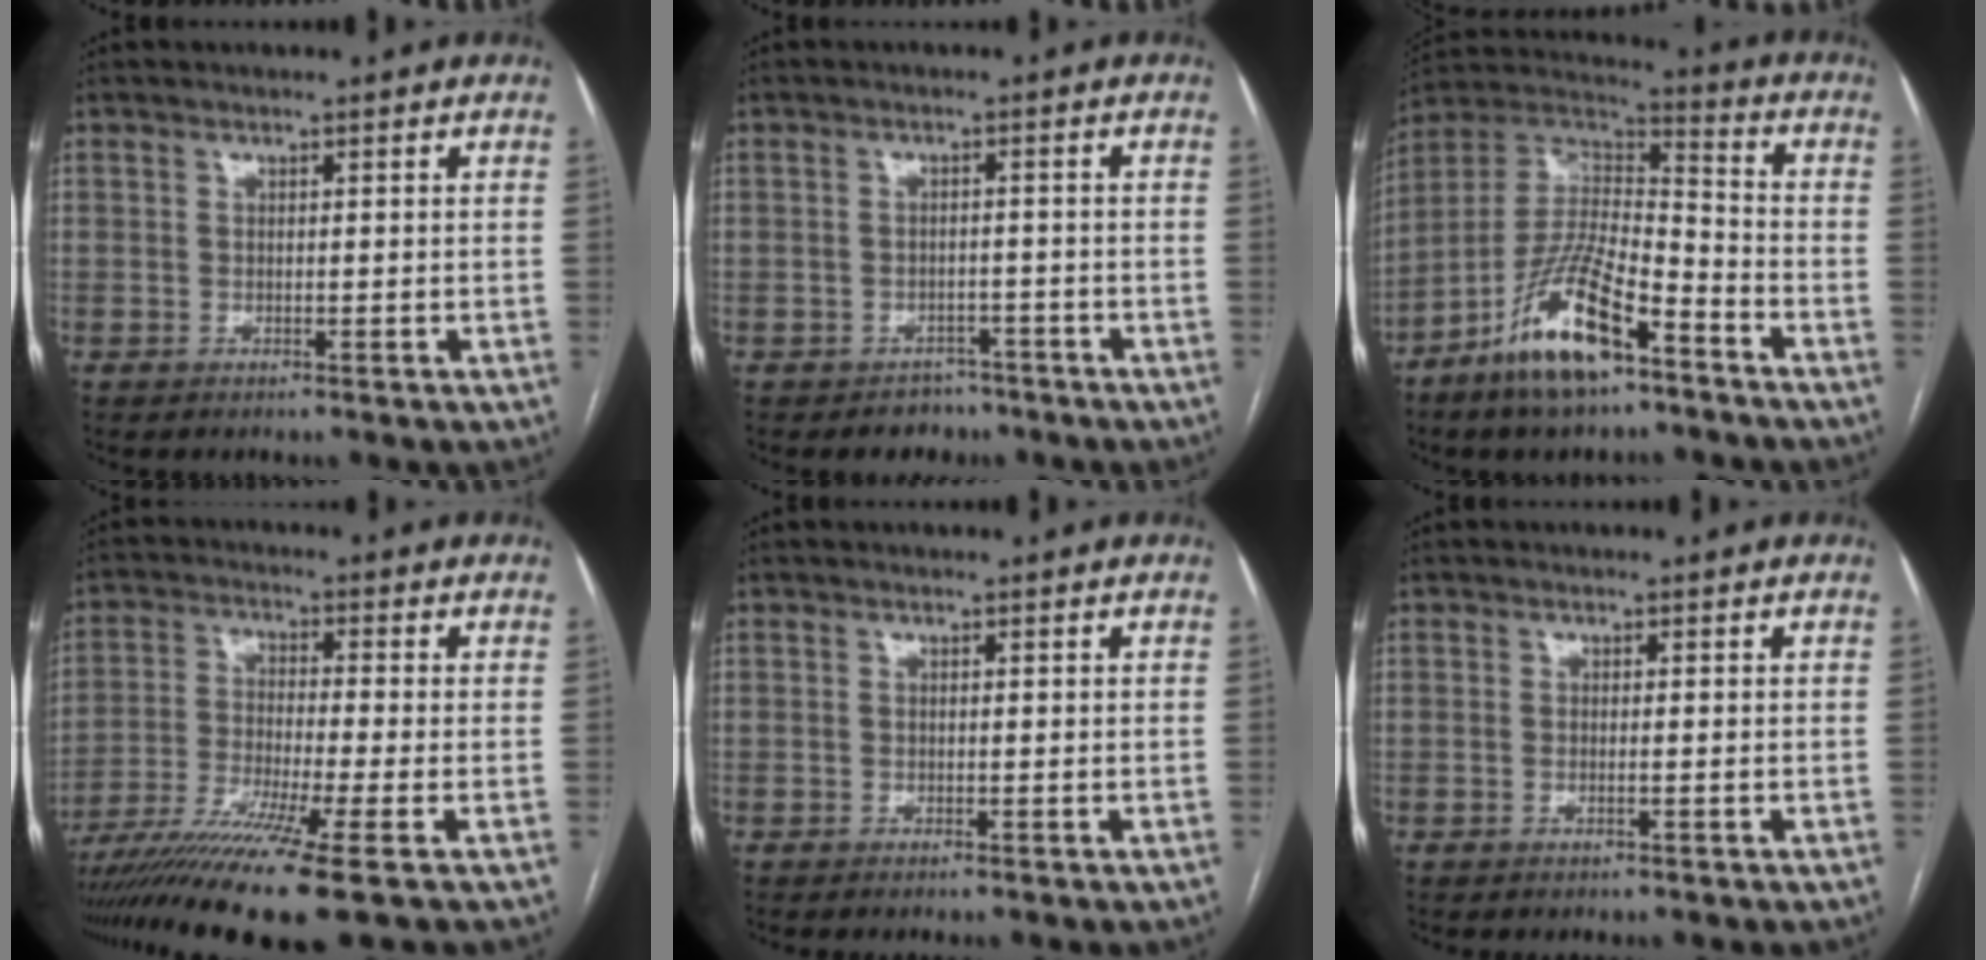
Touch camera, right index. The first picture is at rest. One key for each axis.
{"total": 3.4, "fx": -2.5, "fy": 2.3, "fz": 0.2, "tx": -0.003, "ty": 0.013, "tz": -0.030}
{"total": 16.1, "fx": -9.6, "fy": 4.1, "fz": 12.2, "tx": -0.246, "ty": -0.001, "tz": -0.175}
{"total": 13.3, "fx": -9.1, "fy": -1.6, "fz": 9.5, "tx": -0.178, "ty": -0.036, "tz": -0.156}
{"total": 0.0}
{"total": 0.6, "fx": -0.2, "fy": 0.0, "fz": 0.6, "tx": -0.014, "ty": -0.002, "tz": -0.002}